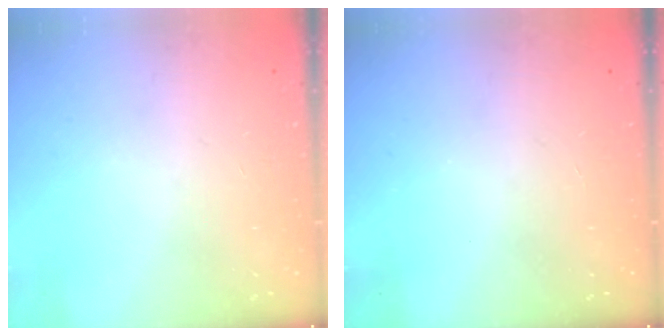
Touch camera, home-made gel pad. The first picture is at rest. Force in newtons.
{"total": 0.0}